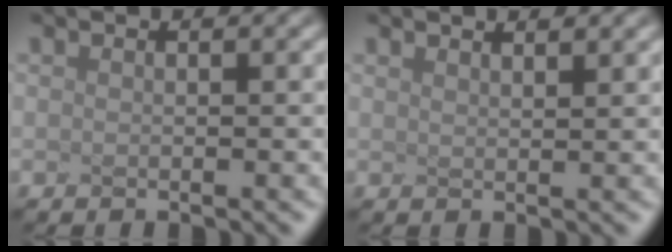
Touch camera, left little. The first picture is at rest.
{"total": 1.5, "force": [1.3, 0.3, 0.5], "torque": [-0.002, 0.016, 0.015]}